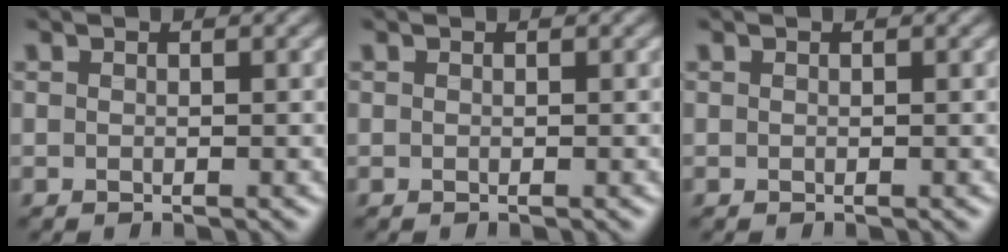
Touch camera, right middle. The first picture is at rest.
{"total": 0.0}
{"total": 0.0}